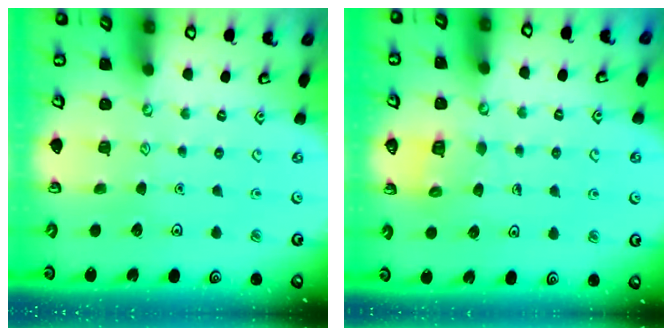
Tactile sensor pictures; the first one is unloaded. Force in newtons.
{"total": 5.9, "press": 5.9, "slide": 0.6}